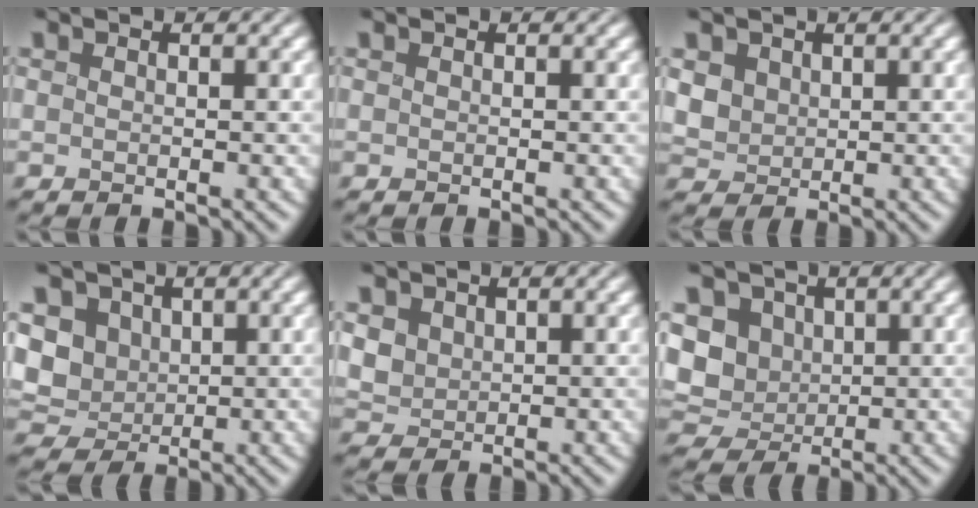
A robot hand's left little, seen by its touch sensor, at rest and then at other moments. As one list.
[{"total": 0.0}, {"total": 2.7, "force": [0.5, 2.3, 1.2], "torque": [-0.037, -0.001, 0.009]}, {"total": 5.2, "force": [0.6, 4.4, 2.6], "torque": [-0.067, 0.001, 0.003]}, {"total": 2.6, "force": [0.6, 2.2, 1.3], "torque": [-0.037, 0.000, 0.011]}, {"total": 5.7, "force": [0.6, 4.9, 3.0], "torque": [-0.068, 0.004, 0.000]}]